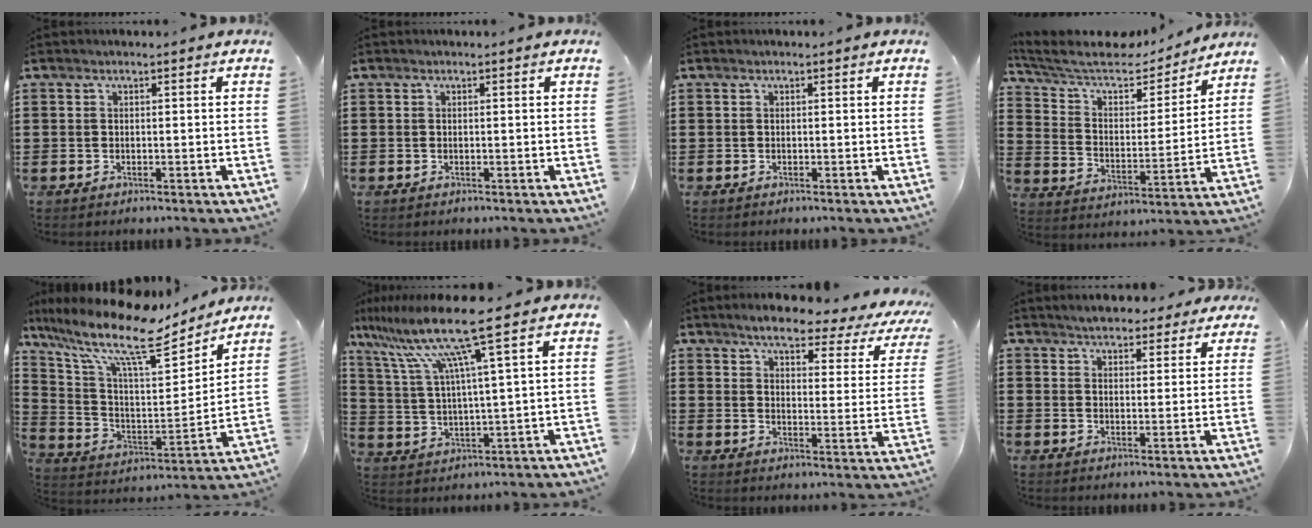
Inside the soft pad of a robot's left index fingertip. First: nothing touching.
{"total": 0.0}
{"total": 0.0}
{"total": 7.6, "force": [6.3, 2.6, 3.4], "torque": [-0.096, -0.035, 0.105]}
{"total": 15.1, "force": [11.0, 3.8, 9.7], "torque": [-0.198, -0.068, 0.180]}
{"total": 12.4, "force": [7.9, -0.1, 9.6], "torque": [-0.225, -0.031, 0.123]}
{"total": 6.3, "force": [5.3, 1.0, 3.3], "torque": [-0.073, -0.032, 0.083]}
{"total": 3.8, "force": [3.7, 1.1, 0.4], "torque": [-0.020, -0.005, 0.069]}